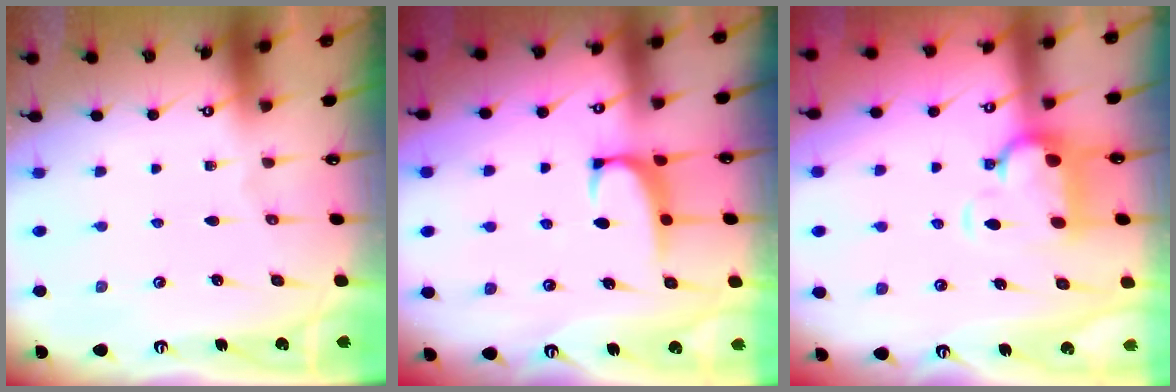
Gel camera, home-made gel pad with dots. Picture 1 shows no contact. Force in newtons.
{"total": 1.5, "press": 1.2, "slide": 0.8}
{"total": 2.8, "press": 2.5, "slide": 1.4}